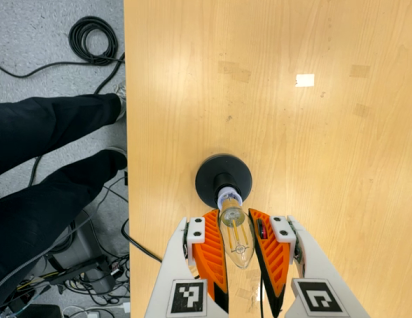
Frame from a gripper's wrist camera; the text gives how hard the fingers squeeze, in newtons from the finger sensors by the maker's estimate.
{"total": 20.3, "left": 22.8, "right": 17.8}